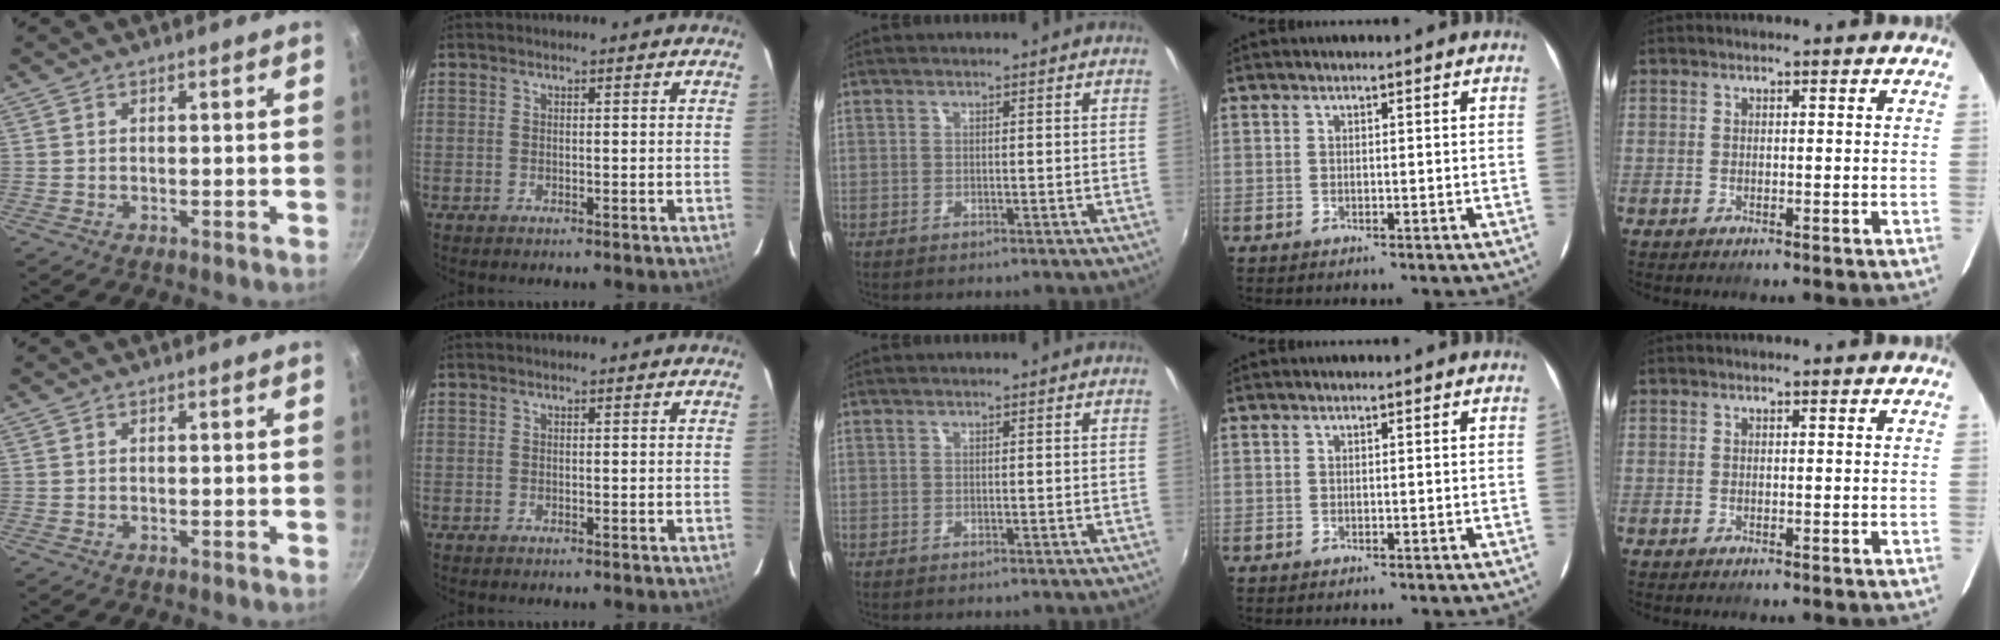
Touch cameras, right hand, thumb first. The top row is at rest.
{}